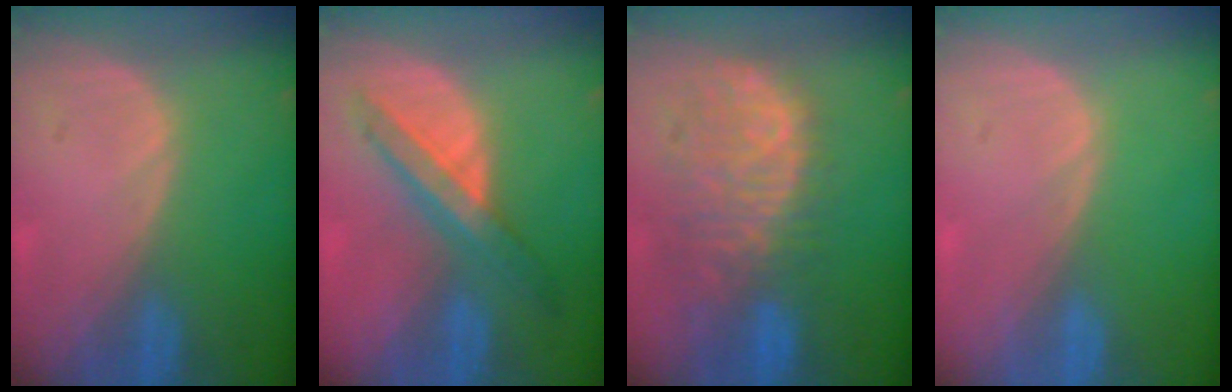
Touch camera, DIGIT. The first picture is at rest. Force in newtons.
{"total": 6.9, "press": 6.4, "slide": 2.5}
{"total": 11.1, "press": 9.6, "slide": 5.5}
{"total": 0.0}